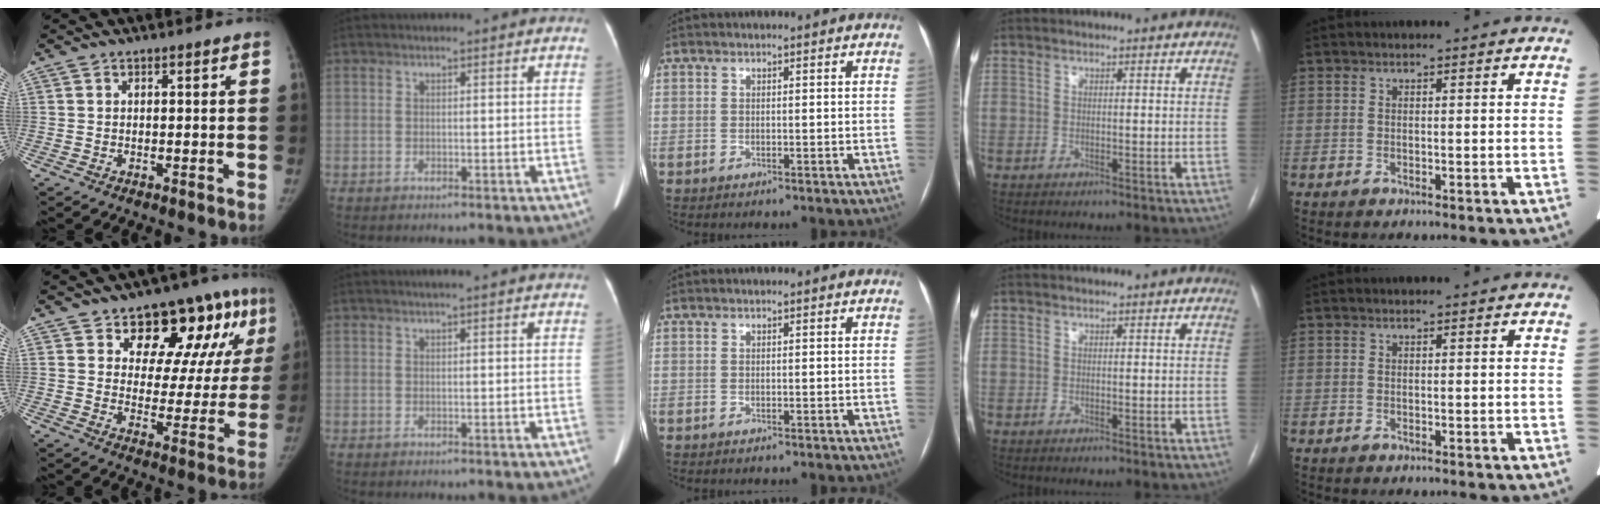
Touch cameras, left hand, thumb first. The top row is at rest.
{"thumb": {"total": 18.8, "force": [9.7, 9.8, 12.9], "torque": [-0.109, -0.023, 0.135]}, "index": {"total": 2.4, "force": [2.0, -0.3, 1.4], "torque": [-0.018, 0.019, 0.026]}}